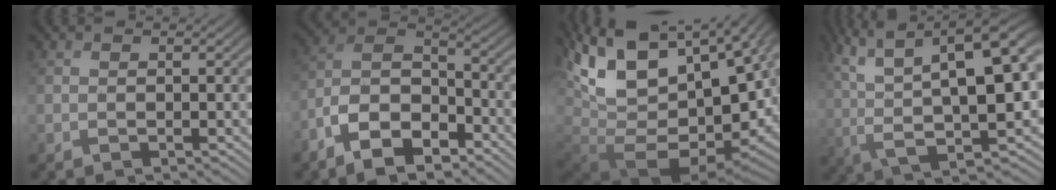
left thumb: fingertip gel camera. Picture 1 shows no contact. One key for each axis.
{"total": 11.0, "fx": -7.7, "fy": 5.0, "fz": 6.0, "tx": -0.103, "ty": -0.005, "tz": -0.159}
{"total": 18.6, "fx": -2.0, "fy": 10.5, "fz": 15.2, "tx": -0.298, "ty": -0.047, "tz": 0.008}
{"total": 16.8, "fx": 2.6, "fy": 7.4, "fz": 14.8, "tx": -0.259, "ty": 0.006, "tz": 0.053}